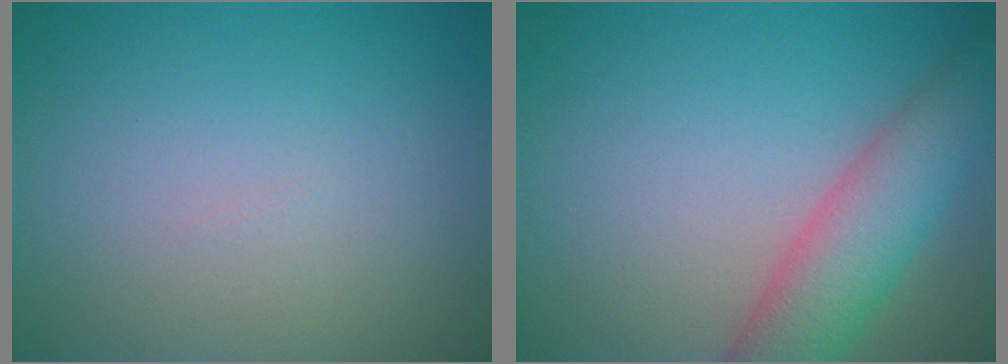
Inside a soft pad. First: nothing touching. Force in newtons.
{"total": 6.0, "press": 6.0, "slide": 0.4}